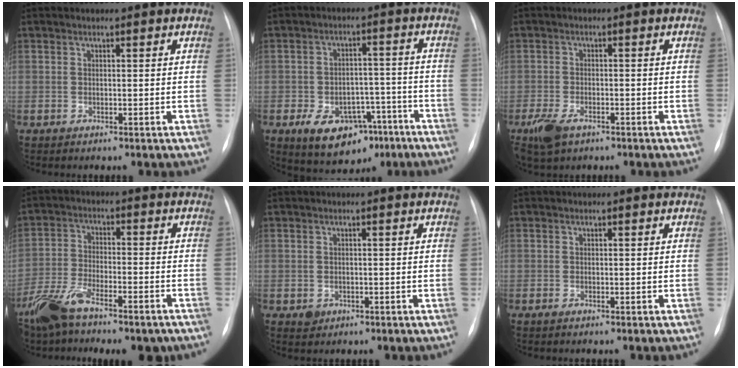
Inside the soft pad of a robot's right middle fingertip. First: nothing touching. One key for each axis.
{"total": 11.2, "fx": -6.2, "fy": 6.8, "fz": 6.4, "tx": -0.088, "ty": 0.017, "tz": -0.082}
{"total": 5.3, "fx": -3.3, "fy": 2.5, "fz": 3.3, "tx": -0.074, "ty": -0.009, "tz": -0.056}
{"total": 12.7, "fx": -9.8, "fy": 3.9, "fz": 7.1, "tx": -0.131, "ty": -0.003, "tz": -0.164}
{"total": 1.4, "fx": -0.6, "fy": 1.2, "fz": 0.3, "tx": -0.003, "ty": 0.003, "tz": -0.005}
{"total": 0.5, "fx": -0.4, "fy": 0.1, "fz": 0.3, "tx": -0.011, "ty": -0.002, "tz": -0.007}